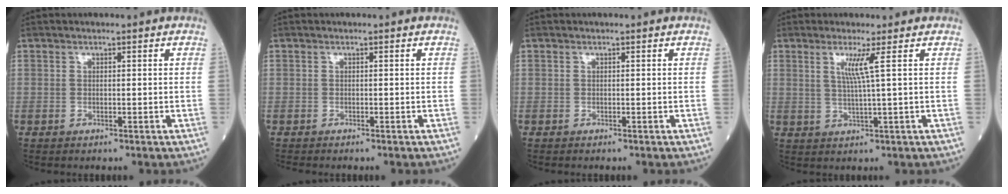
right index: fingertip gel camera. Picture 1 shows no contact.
{"total": 0.7, "force": [-0.7, -0.2, 0.1], "torque": [0.002, 0.000, -0.015]}
{"total": 0.0}
{"total": 3.6, "force": [1.3, -1.3, 3.1], "torque": [-0.064, -0.007, 0.026]}